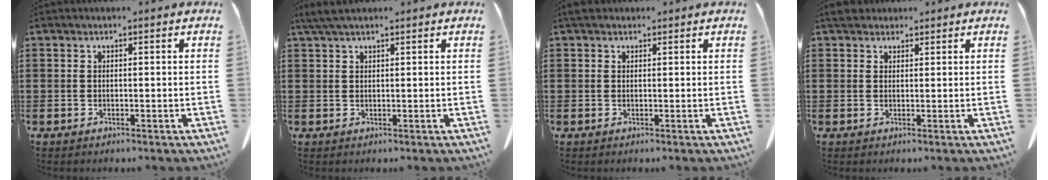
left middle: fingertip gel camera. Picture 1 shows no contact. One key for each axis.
{"total": 3.0, "fx": 2.0, "fy": 0.6, "fz": 2.1, "tx": -0.046, "ty": 0.003, "tz": 0.038}
{"total": 1.1, "fx": 0.8, "fy": 0.6, "fz": 0.4, "tx": -0.011, "ty": 0.003, "tz": 0.016}
{"total": 2.6, "fx": 2.0, "fy": 1.4, "fz": 0.8, "tx": -0.016, "ty": 0.004, "tz": 0.038}